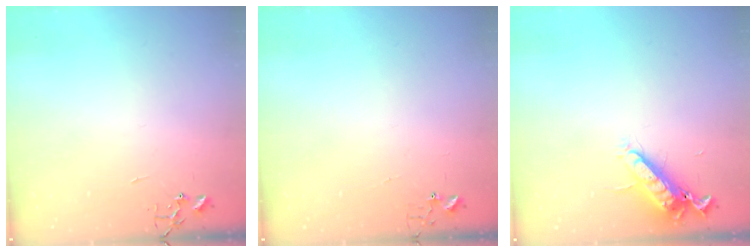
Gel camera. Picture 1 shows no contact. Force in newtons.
{"total": 3.6, "press": 3.6, "slide": 0.3}
{"total": 13.5, "press": 13.3, "slide": 1.9}